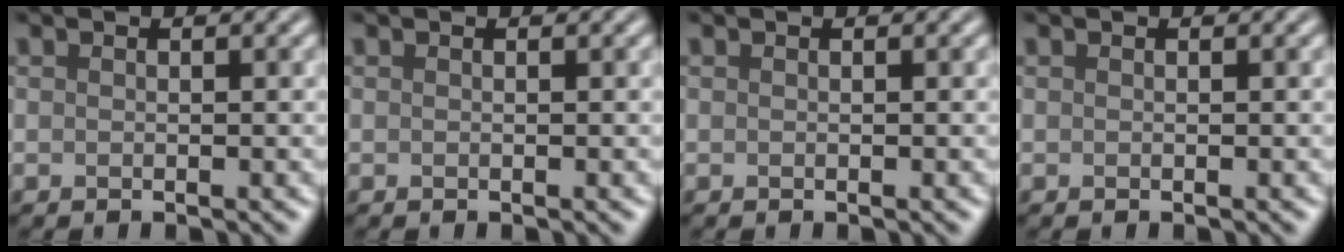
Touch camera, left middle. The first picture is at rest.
{"total": 0.0}
{"total": 0.0}
{"total": 0.0}